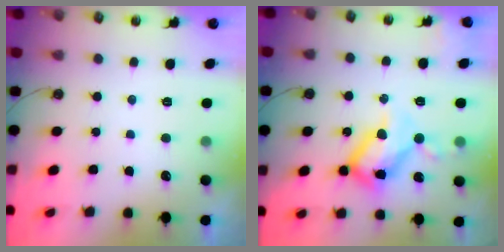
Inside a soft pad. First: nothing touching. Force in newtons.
{"total": 20.1, "press": 20.0, "slide": 1.8}